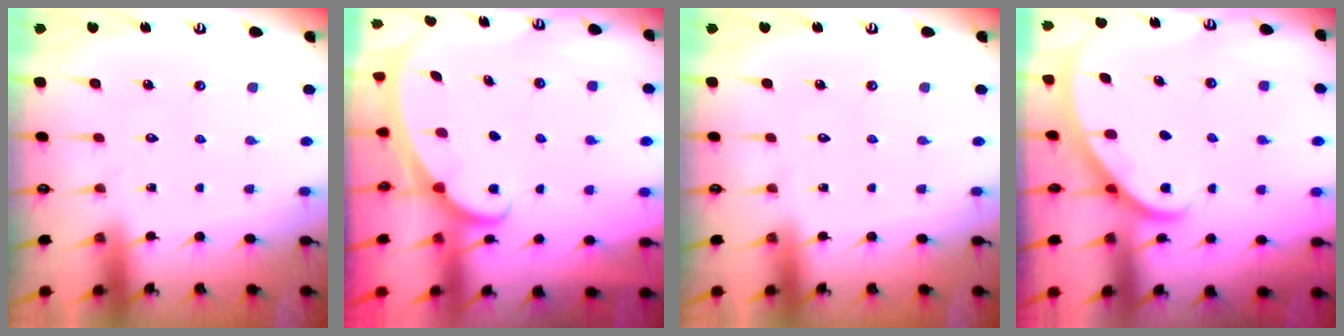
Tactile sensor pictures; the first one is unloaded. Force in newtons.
{"total": 2.1, "press": 2.0, "slide": 0.3}
{"total": 0.0}
{"total": 2.3, "press": 2.3, "slide": 0.2}